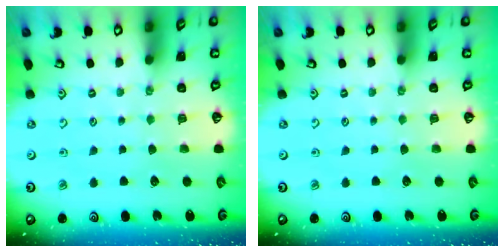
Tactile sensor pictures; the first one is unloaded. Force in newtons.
{"total": 0.0}